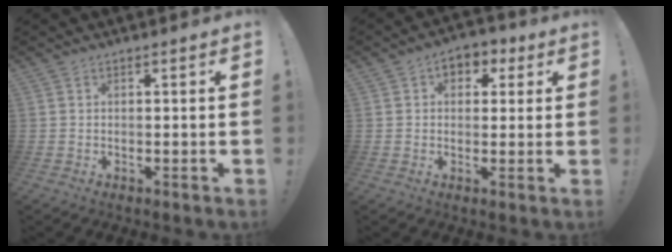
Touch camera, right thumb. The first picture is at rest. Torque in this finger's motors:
{"motor_torque": [0.39, 1.05, 0.28, 0.06, 0.00]}